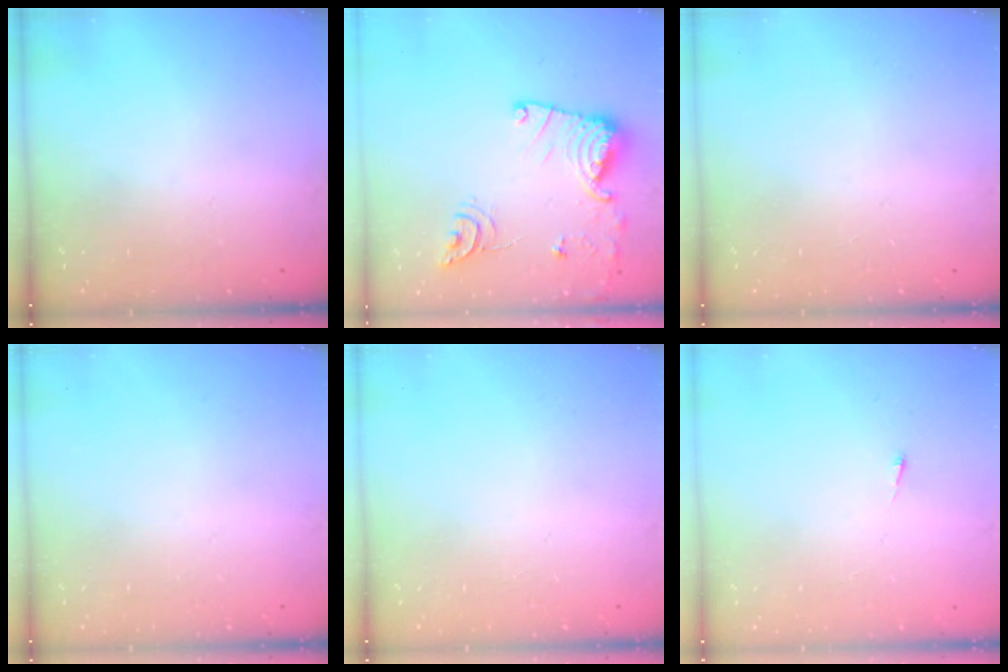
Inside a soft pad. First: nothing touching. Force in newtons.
{"total": 14.7, "press": 14.7, "slide": 0.7}
{"total": 0.0}
{"total": 0.0}
{"total": 0.0}
{"total": 2.6, "press": 2.5, "slide": 0.3}